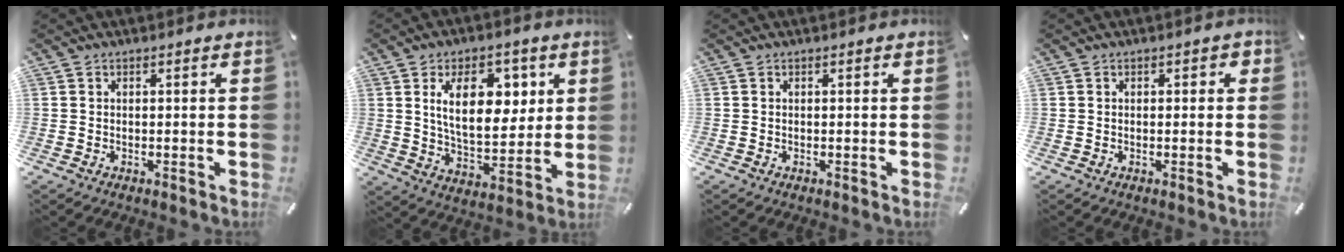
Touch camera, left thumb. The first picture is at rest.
{"total": 15.1, "force": [5.3, 8.6, 11.2], "torque": [-0.181, 0.002, 0.089]}
{"total": 0.0}
{"total": 0.8, "force": [-0.1, 0.5, 0.5], "torque": [-0.009, 0.003, -0.004]}